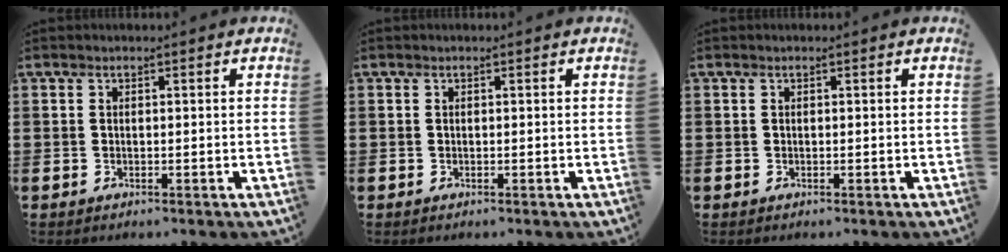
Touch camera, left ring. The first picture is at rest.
{"total": 0.0}
{"total": 0.0}